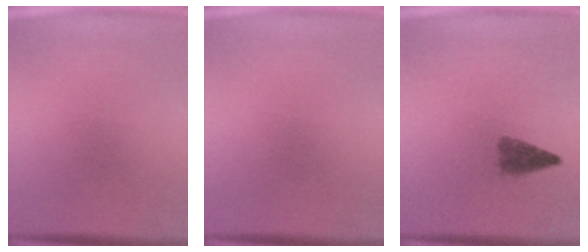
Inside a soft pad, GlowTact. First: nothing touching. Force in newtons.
{"total": 0.0}
{"total": 2.8}